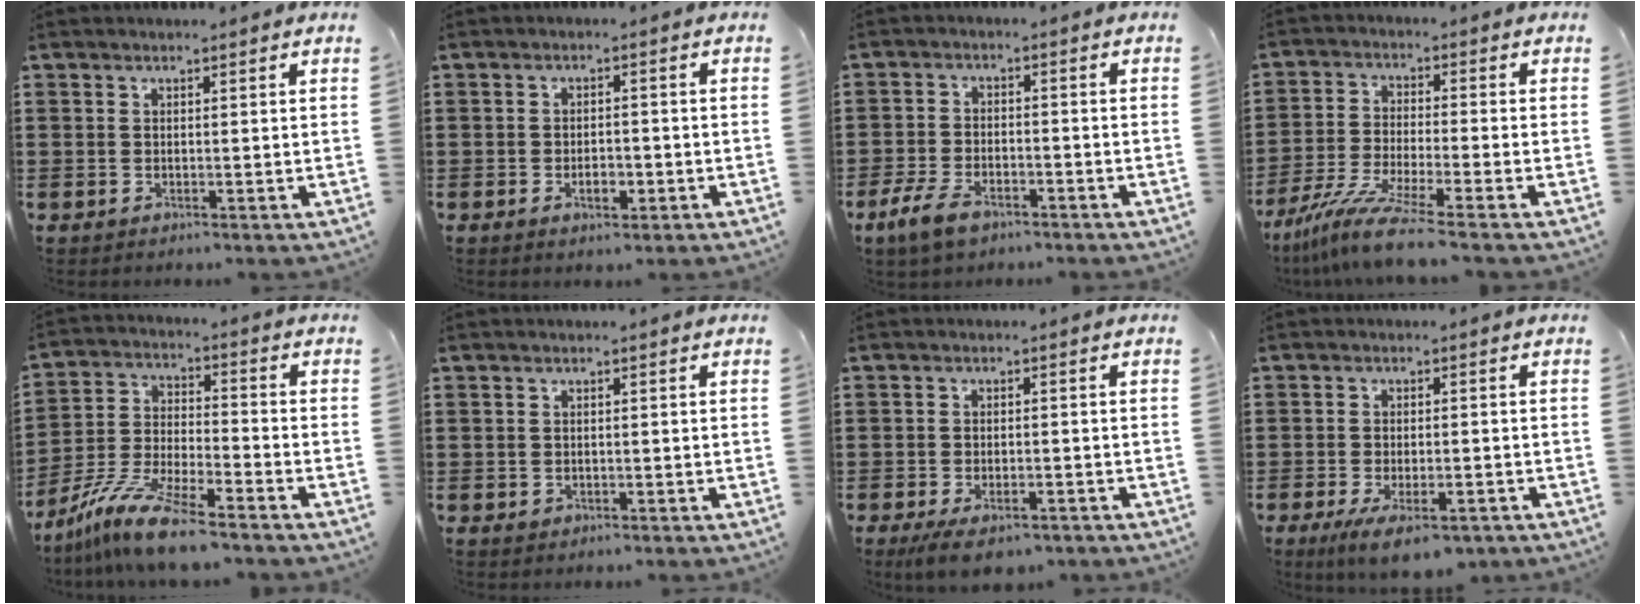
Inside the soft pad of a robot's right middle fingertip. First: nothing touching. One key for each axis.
{"total": 3.2, "fx": -1.2, "fy": 1.6, "fz": 2.5, "tx": -0.038, "ty": 0.001, "tz": -0.025}
{"total": 5.0, "fx": -3.3, "fy": 2.3, "fz": 2.9, "tx": -0.067, "ty": 0.004, "tz": -0.065}
{"total": 8.1, "fx": -6.6, "fy": -0.2, "fz": 4.7, "tx": -0.103, "ty": -0.014, "tz": -0.130}
{"total": 10.7, "fx": -9.1, "fy": 0.8, "fz": 5.5, "tx": -0.123, "ty": 0.008, "tz": -0.183}
{"total": 0.6, "fx": -0.1, "fy": 0.5, "fz": 0.2, "tx": -0.007, "ty": 0.001, "tz": -0.001}
{"total": 3.2, "fx": -2.5, "fy": 1.0, "fz": 1.7, "tx": -0.042, "ty": -0.003, "tz": -0.053}
{"total": 5.5, "fx": -3.6, "fy": 1.7, "fz": 3.7, "tx": -0.072, "ty": -0.004, "tz": -0.065}